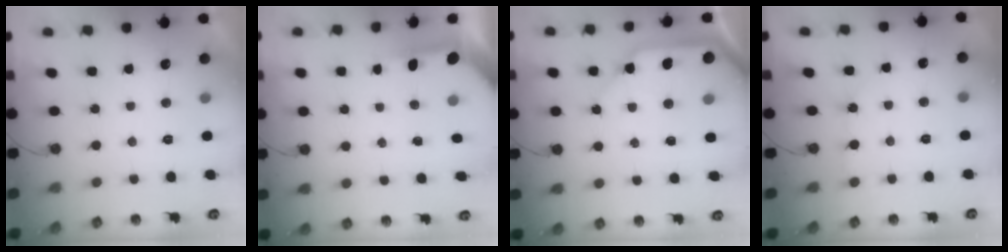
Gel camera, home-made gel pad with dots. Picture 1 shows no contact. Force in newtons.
{"total": 3.9, "press": 3.9, "slide": 0.4}
{"total": 12.0, "press": 11.9, "slide": 1.6}
{"total": 2.3, "press": 2.3, "slide": 0.3}